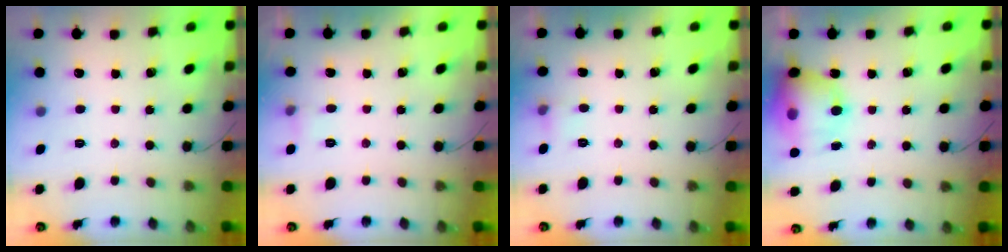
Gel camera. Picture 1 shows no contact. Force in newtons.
{"total": 3.3, "press": 3.0, "slide": 1.3}
{"total": 4.3, "press": 4.1, "slide": 1.4}
{"total": 16.4, "press": 16.0, "slide": 3.5}